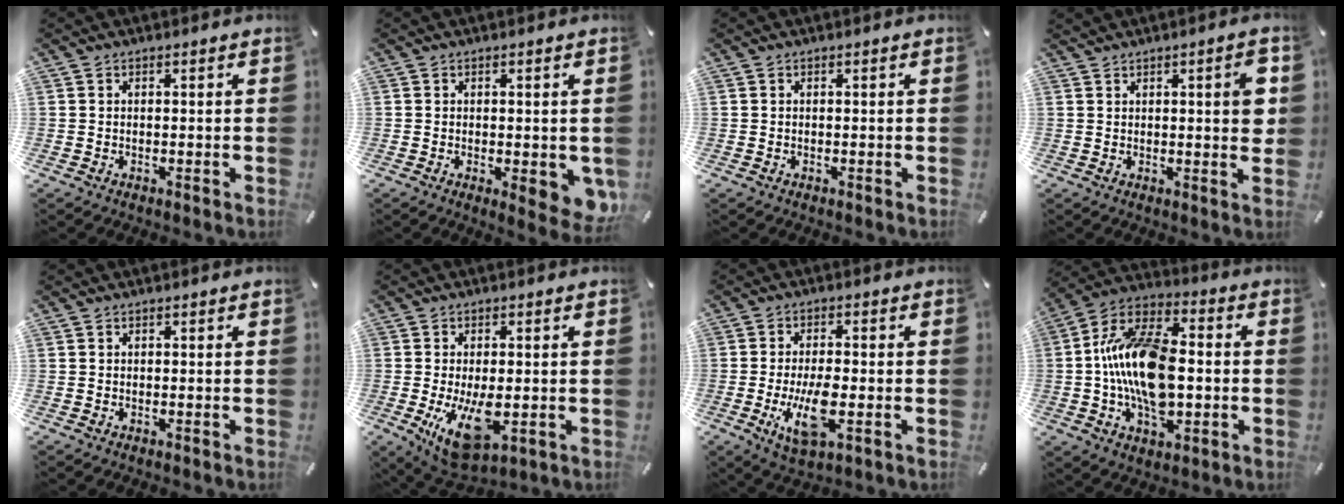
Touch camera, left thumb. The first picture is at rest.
{"total": 5.7, "force": [-0.7, 2.3, 5.1], "torque": [-0.057, -0.011, -0.004]}
{"total": 0.0}
{"total": 5.8, "force": [1.9, 1.8, 5.2], "torque": [-0.075, -0.003, 0.028]}
{"total": 0.0}
{"total": 11.6, "force": [-1.8, 5.8, 9.9], "torque": [-0.177, -0.020, -0.025]}
{"total": 9.7, "force": [-2.3, 3.5, 8.8], "torque": [-0.187, -0.011, -0.040]}
{"total": 18.5, "force": [-1.6, 11.2, 14.6], "torque": [-0.306, 0.008, -0.034]}